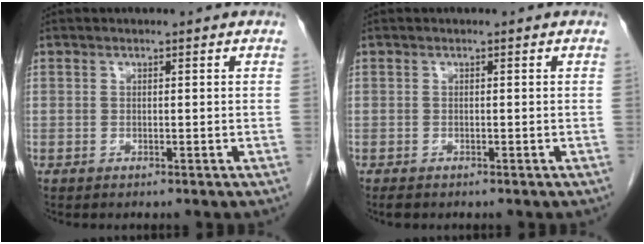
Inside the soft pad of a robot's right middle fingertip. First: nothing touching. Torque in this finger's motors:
{"motor_torque": [-0.01, -0.19, 0.00, 0.01]}